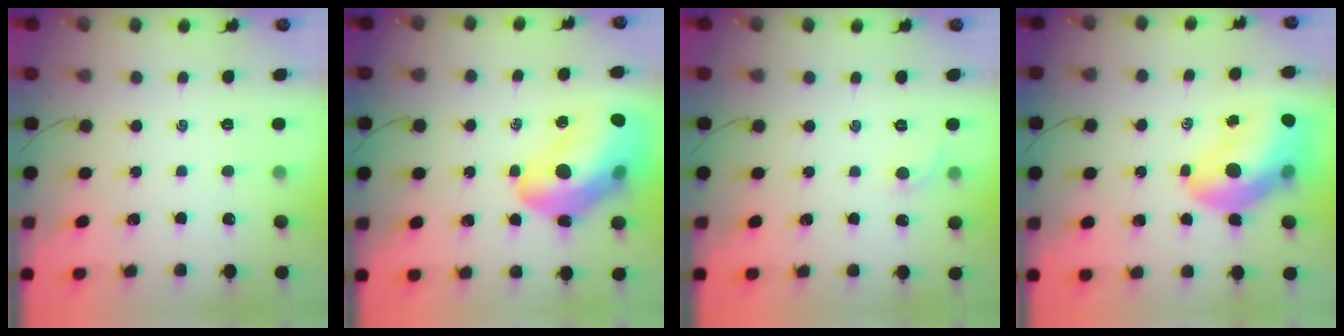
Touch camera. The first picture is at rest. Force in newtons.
{"total": 22.6, "press": 22.0, "slide": 5.3}
{"total": 3.7, "press": 3.5, "slide": 1.2}
{"total": 15.4, "press": 14.8, "slide": 4.2}